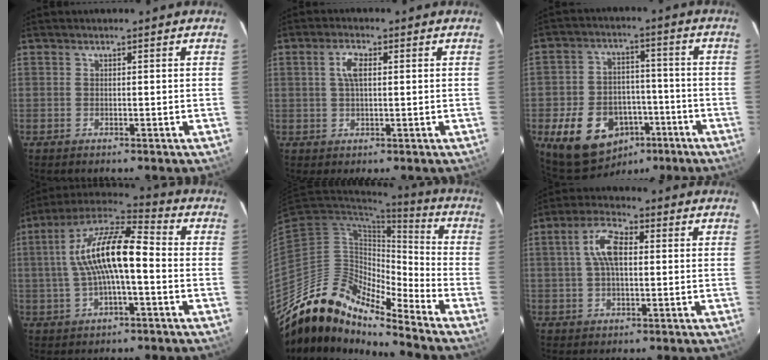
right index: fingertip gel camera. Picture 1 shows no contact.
{"total": 3.7, "force": [0.8, 1.5, 3.2], "torque": [-0.065, 0.008, 0.017]}
{"total": 14.9, "force": [-7.1, 10.9, 7.3], "torque": [-0.172, 0.026, -0.087]}
{"total": 14.9, "force": [-0.4, 4.4, 14.2], "torque": [-0.265, 0.022, -0.014]}
{"total": 15.4, "force": [-13.6, 3.0, 6.4], "torque": [-0.098, -0.001, -0.273]}
{"total": 7.4, "force": [1.0, 3.4, 6.5], "torque": [-0.128, 0.018, 0.020]}